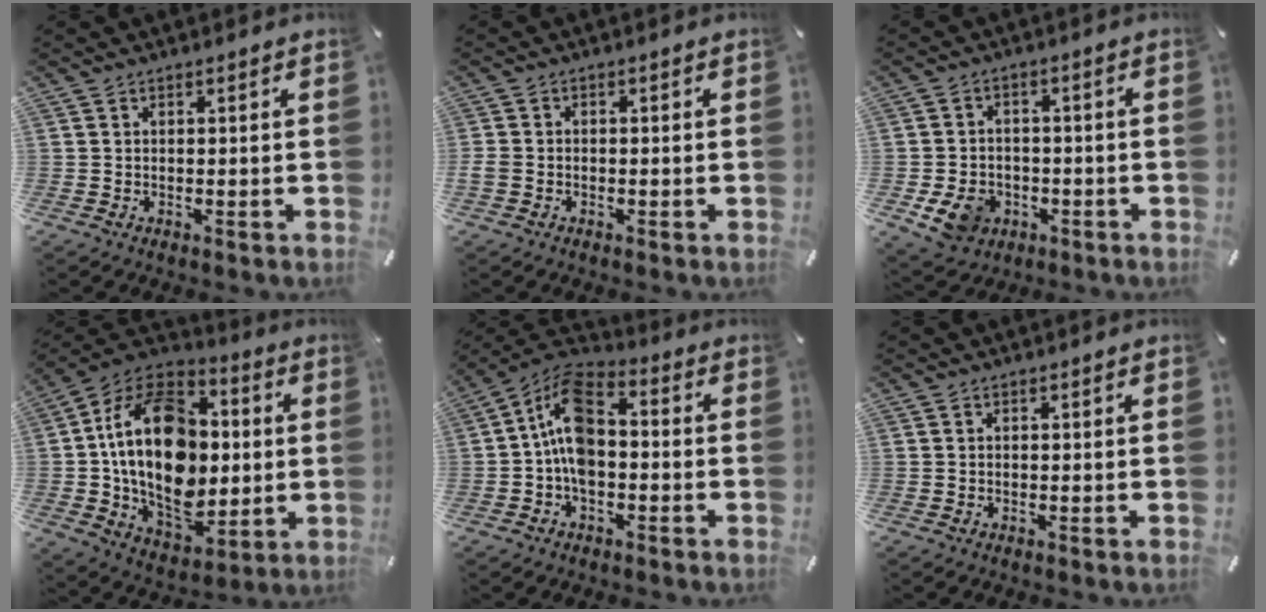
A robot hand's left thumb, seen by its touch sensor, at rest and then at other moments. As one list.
[{"total": 1.7, "force": [-0.9, 1.3, 0.8], "torque": [-0.012, 0.005, -0.017]}, {"total": 8.2, "force": [-3.0, 6.8, 3.6], "torque": [-0.075, 0.014, -0.056]}, {"total": 25.1, "force": [0.5, 17.7, 17.9], "torque": [-0.336, -0.008, 0.013]}, {"total": 10.8, "force": [-1.4, 6.6, 8.4], "torque": [-0.181, 0.002, -0.026]}, {"total": 0.0}]